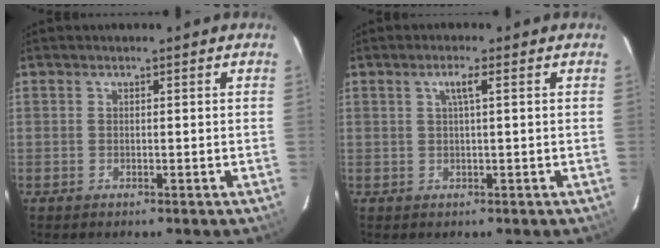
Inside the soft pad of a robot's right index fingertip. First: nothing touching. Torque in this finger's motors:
{"motor_torque": [0.01, -0.01, 0.05, 0.04]}